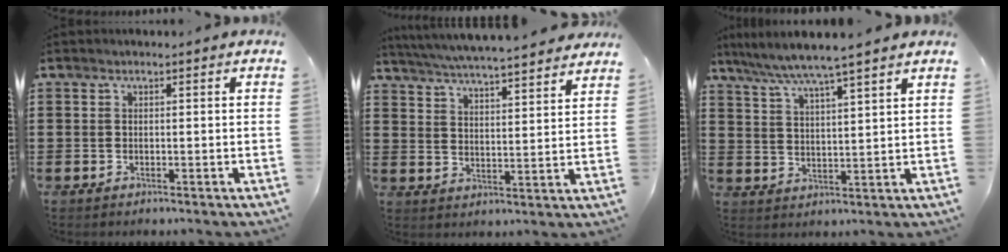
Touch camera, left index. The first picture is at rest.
{"total": 5.2, "force": [5.0, -0.5, 1.1], "torque": [-0.045, -0.037, 0.086]}
{"total": 5.6, "force": [4.9, -0.9, 2.6], "torque": [-0.068, -0.029, 0.083]}